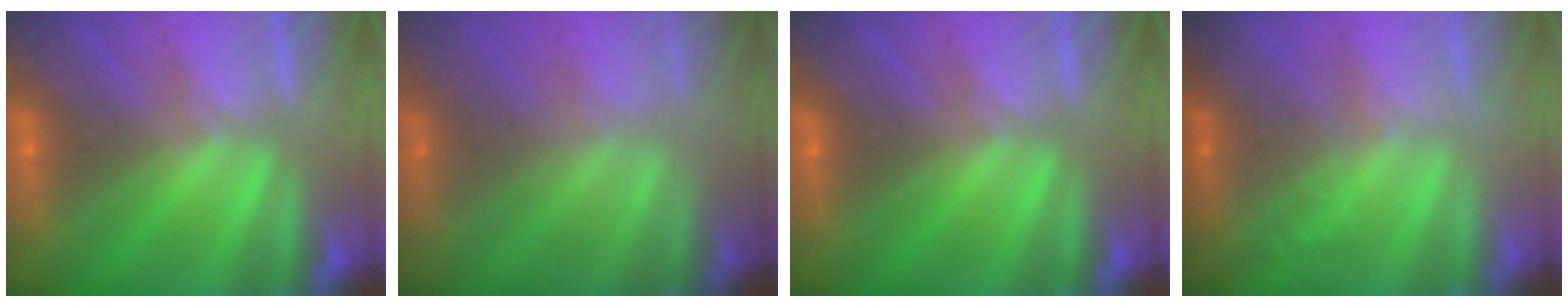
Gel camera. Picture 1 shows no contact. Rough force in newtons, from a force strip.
{"total": 1.6}
{"total": 0.0}
{"total": 1.8}